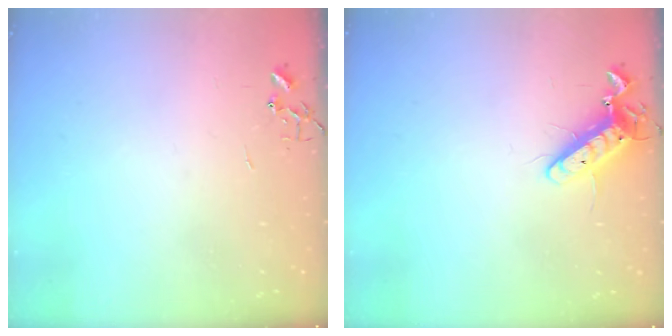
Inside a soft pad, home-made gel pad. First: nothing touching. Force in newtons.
{"total": 11.6, "press": 11.5, "slide": 1.5}